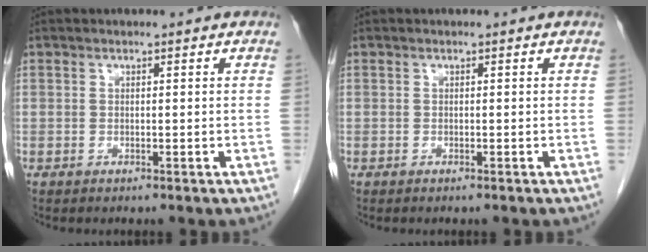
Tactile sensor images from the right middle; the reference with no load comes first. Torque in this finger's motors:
{"motor_torque": [-0.57, -0.08, -0.02, -0.01]}